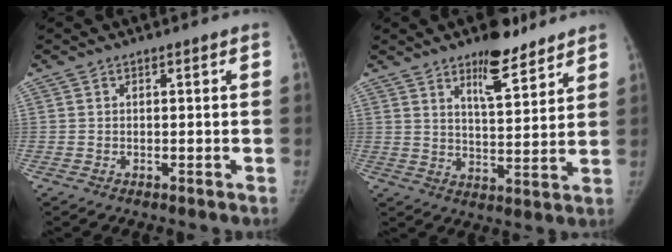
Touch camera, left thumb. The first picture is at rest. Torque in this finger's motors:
{"motor_torque": [1.58, 0.27, 1.13, -0.71, 0.25]}